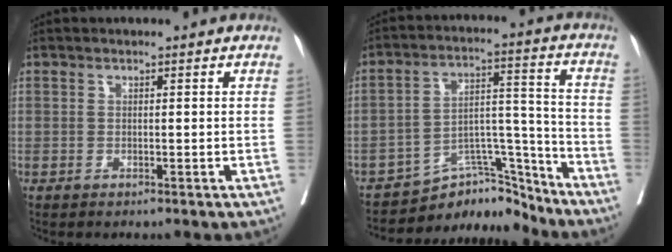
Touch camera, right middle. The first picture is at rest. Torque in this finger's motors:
{"motor_torque": [0.24, -0.25, -0.02, -0.03]}